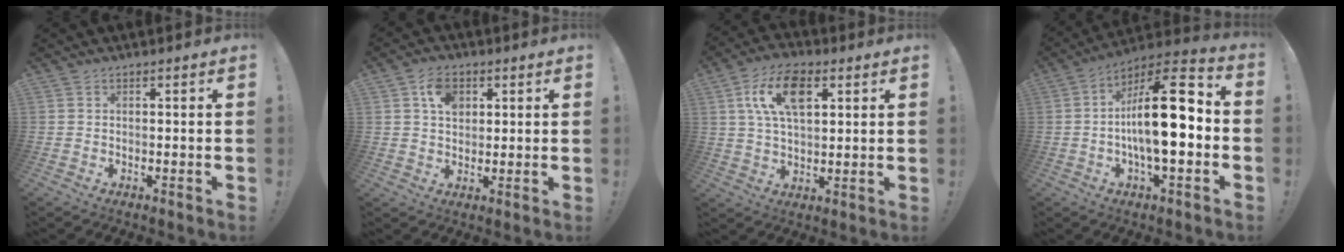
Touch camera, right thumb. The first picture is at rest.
{"total": 7.5, "force": [3.0, 5.5, 4.2], "torque": [-0.068, 0.004, 0.055]}
{"total": 13.9, "force": [4.9, 7.7, 10.4], "torque": [-0.170, 0.009, 0.090]}
{"total": 20.9, "force": [-1.4, 7.5, 19.5], "torque": [-0.309, 0.005, -0.030]}